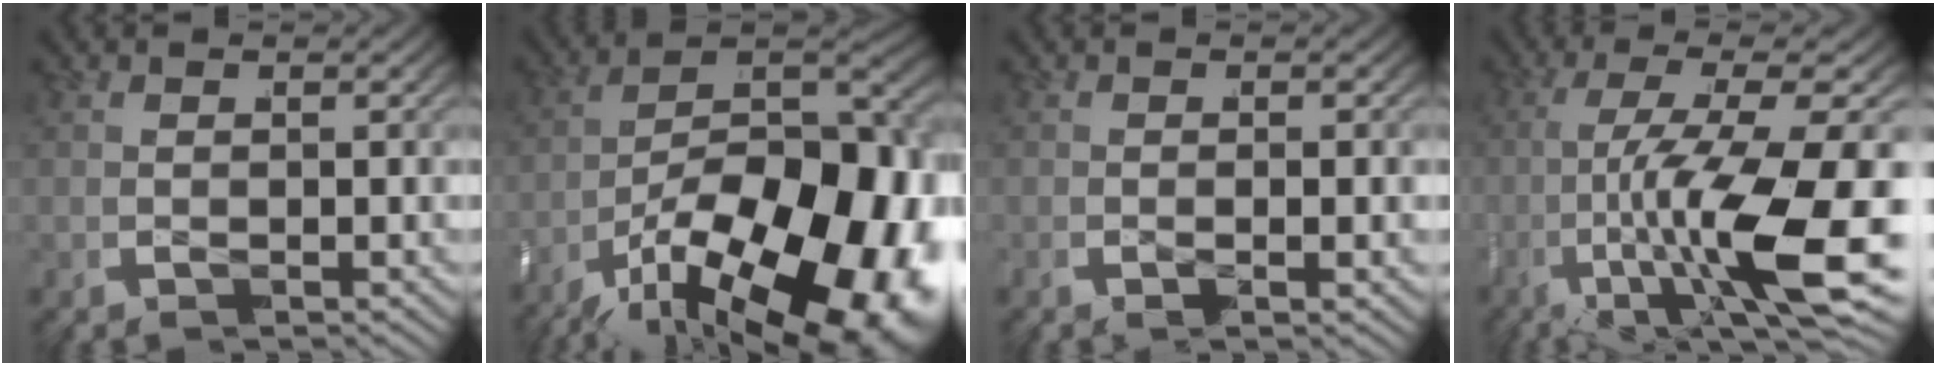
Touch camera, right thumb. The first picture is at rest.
{"total": 25.3, "force": [-5.8, 16.0, 18.8], "torque": [-0.312, -0.076, -0.059]}
{"total": 1.1, "force": [-0.4, 0.4, 0.9], "torque": [-0.021, -0.004, -0.009]}
{"total": 14.0, "force": [-2.3, 6.1, 12.3], "torque": [-0.239, -0.035, -0.013]}